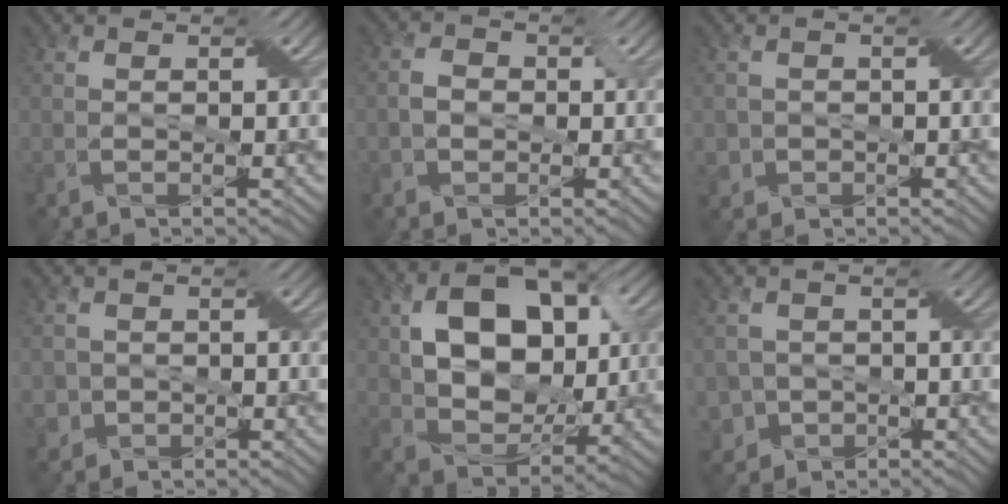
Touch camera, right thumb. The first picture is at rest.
{"total": 2.4, "force": [-0.4, 2.0, 1.3], "torque": [-0.028, 0.002, -0.013]}
{"total": 2.0, "force": [-0.6, 1.9, 0.2], "torque": [-0.005, -0.001, -0.011]}
{"total": 2.4, "force": [-0.8, 2.3, 0.3], "torque": [-0.005, -0.002, -0.016]}
{"total": 12.3, "force": [2.5, 8.4, 8.7], "torque": [-0.157, 0.006, 0.042]}
{"total": 4.2, "force": [-1.9, 3.7, 0.9], "torque": [-0.024, -0.001, -0.036]}